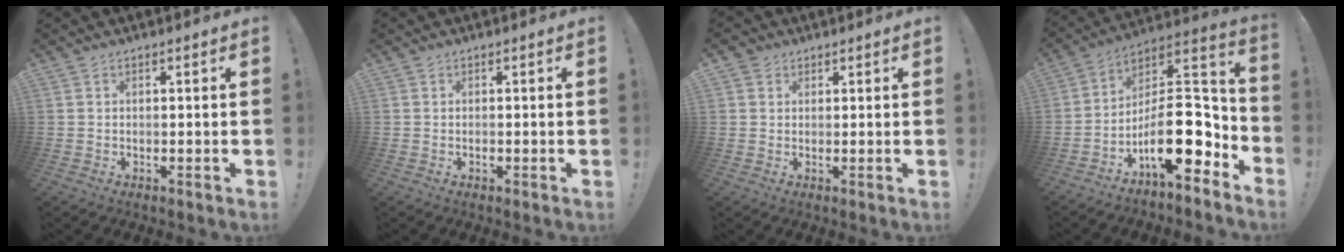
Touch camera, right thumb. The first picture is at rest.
{"total": 0.5, "force": [-0.5, 0.2, 0.1], "torque": [0.001, -0.001, -0.009]}
{"total": 2.4, "force": [1.5, 1.8, 0.3], "torque": [-0.005, -0.003, 0.027]}
{"total": 20.7, "force": [-6.7, 9.7, 17.1], "torque": [-0.279, 0.031, -0.103]}